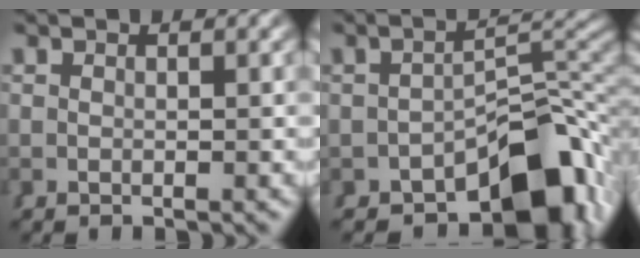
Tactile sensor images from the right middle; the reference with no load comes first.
{"total": 9.4, "force": [-5.8, 3.8, 6.3], "torque": [-0.049, -0.004, -0.081]}